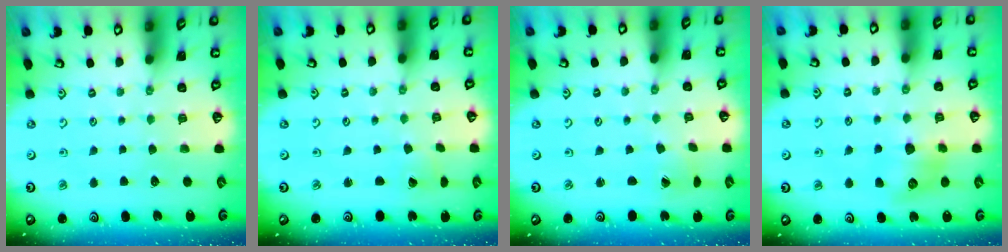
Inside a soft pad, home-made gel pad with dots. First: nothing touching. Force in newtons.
{"total": 1.8, "press": 1.7, "slide": 0.1}
{"total": 1.7, "press": 1.7, "slide": 0.1}
{"total": 9.8, "press": 9.8, "slide": 0.4}